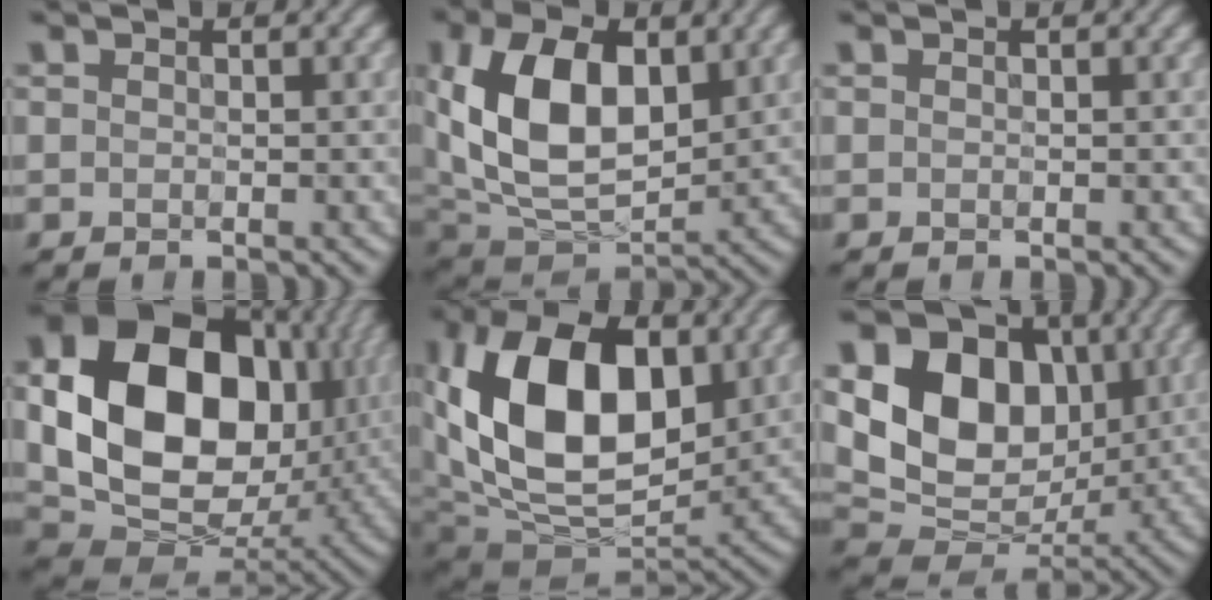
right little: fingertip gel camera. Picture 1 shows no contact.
{"total": 11.7, "force": [1.8, 7.4, 8.8], "torque": [-0.186, -0.003, 0.034]}
{"total": 0.0}
{"total": 17.9, "force": [2.5, 13.0, 12.0], "torque": [-0.249, -0.010, 0.056]}
{"total": 14.6, "force": [2.0, 9.5, 10.8], "torque": [-0.191, 0.000, 0.033]}
{"total": 12.8, "force": [2.8, 9.5, 8.2], "torque": [-0.147, 0.012, 0.044]}